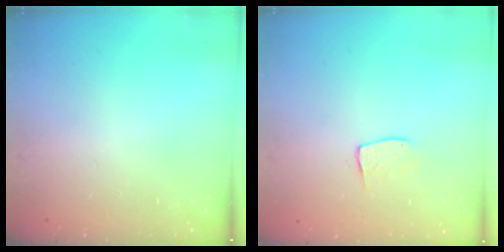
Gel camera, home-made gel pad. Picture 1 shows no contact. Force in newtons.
{"total": 5.9, "press": 5.9, "slide": 0.3}